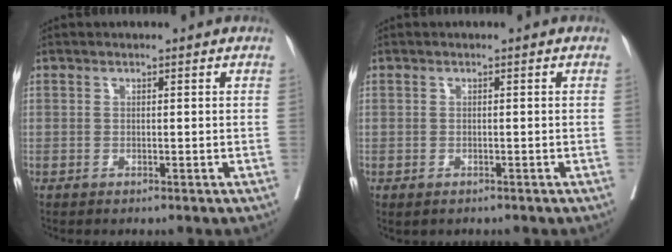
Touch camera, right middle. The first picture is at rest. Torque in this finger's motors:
{"motor_torque": [0.98, -1.16, 0.08, 0.05]}